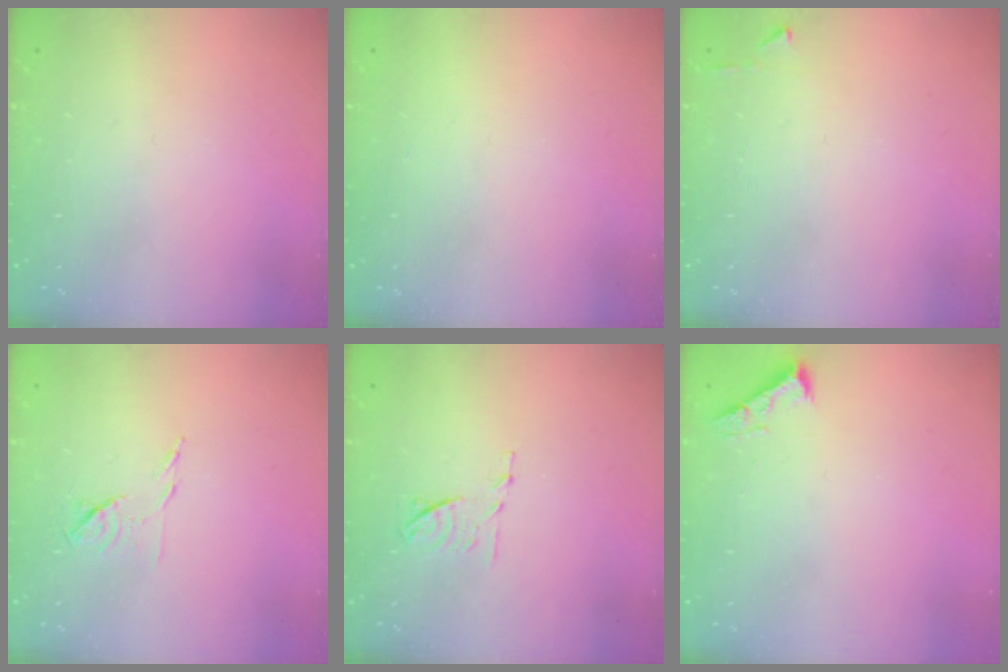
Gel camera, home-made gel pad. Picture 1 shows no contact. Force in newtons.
{"total": 1.5, "press": 1.5, "slide": 0.1}
{"total": 3.2, "press": 3.2, "slide": 0.4}
{"total": 6.4, "press": 6.3, "slide": 0.9}
{"total": 6.6, "press": 6.6, "slide": 0.9}
{"total": 2.5, "press": 2.5, "slide": 0.3}